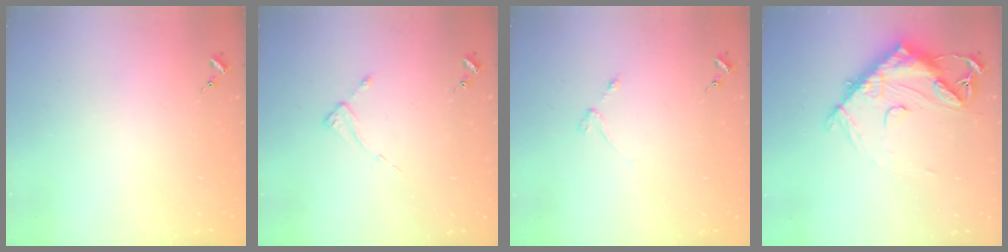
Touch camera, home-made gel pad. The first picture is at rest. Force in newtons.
{"total": 2.6, "press": 2.6, "slide": 0.2}
{"total": 3.0, "press": 2.9, "slide": 0.5}
{"total": 14.3, "press": 14.2, "slide": 1.3}